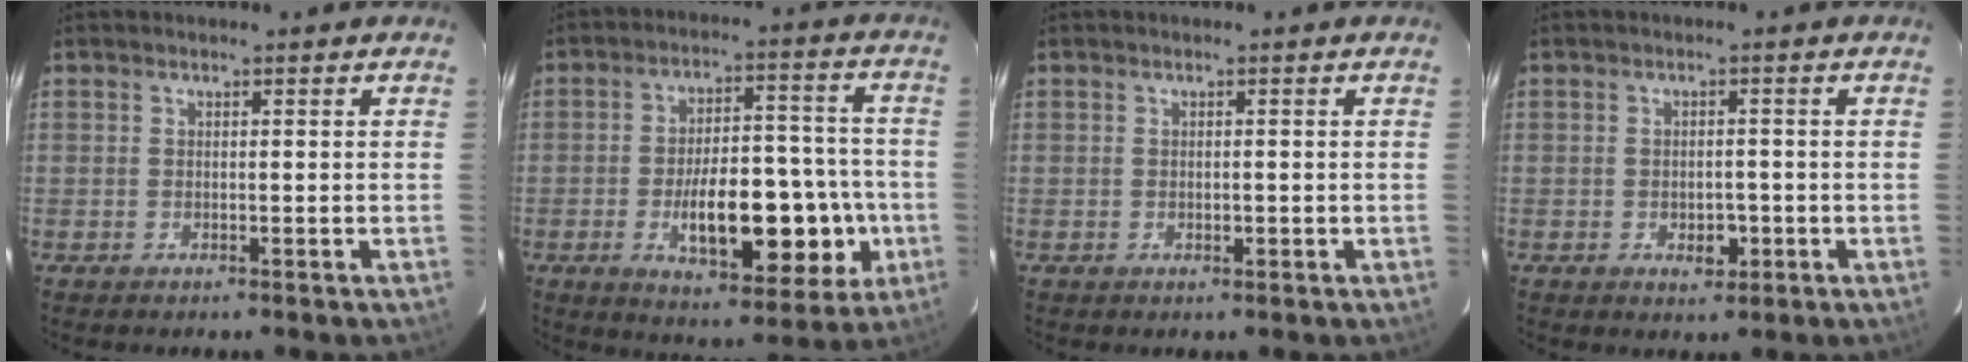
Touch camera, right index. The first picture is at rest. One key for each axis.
{"total": 16.7, "fx": -4.5, "fy": 6.6, "fz": 14.7, "tx": -0.211, "ty": 0.020, "tz": -0.057}
{"total": 0.8, "fx": -0.2, "fy": 0.4, "fz": 0.6, "tx": -0.009, "ty": 0.000, "tz": -0.001}
{"total": 2.9, "fx": -1.0, "fy": 1.7, "fz": 2.1, "tx": -0.028, "ty": 0.003, "tz": -0.009}